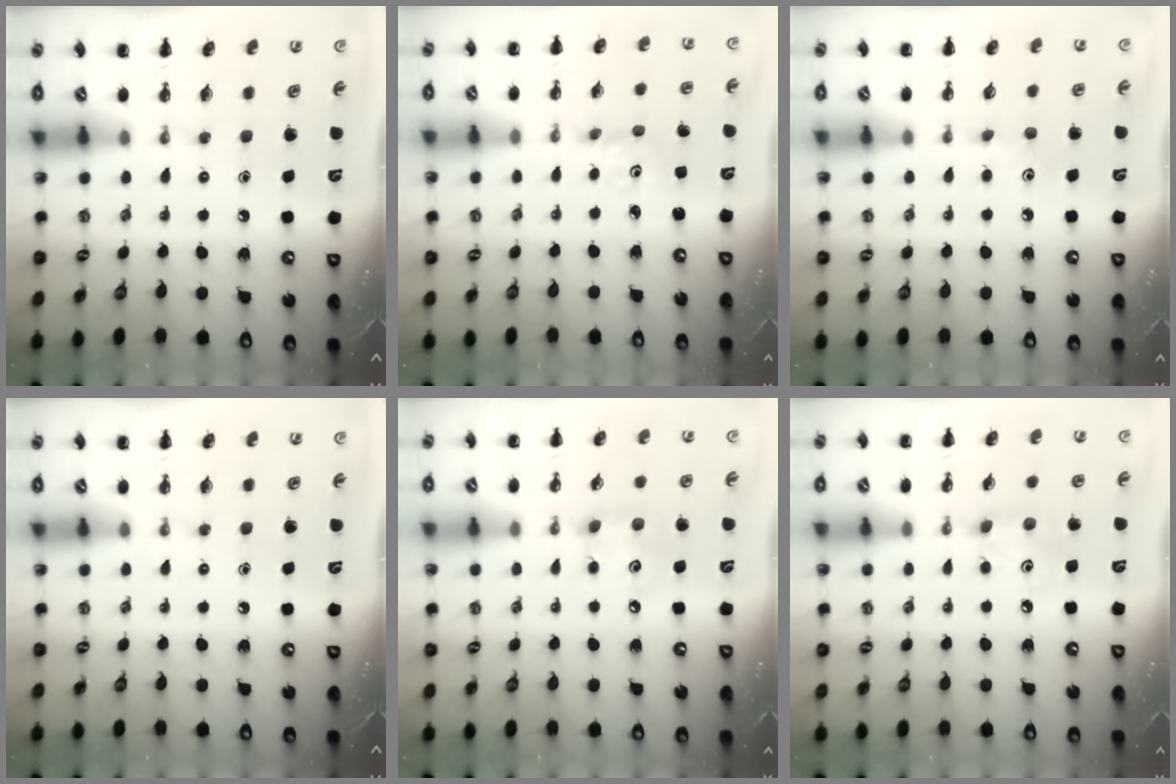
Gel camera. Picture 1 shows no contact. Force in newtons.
{"total": 1.1, "press": 1.0, "slide": 0.3}
{"total": 3.8, "press": 3.6, "slide": 1.2}
{"total": 0.0}
{"total": 5.2, "press": 5.2, "slide": 0.8}
{"total": 3.0, "press": 3.0, "slide": 0.6}